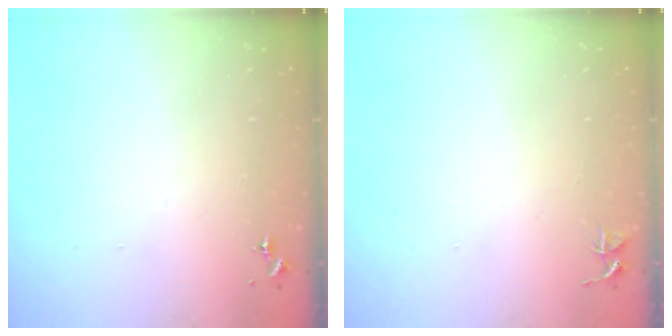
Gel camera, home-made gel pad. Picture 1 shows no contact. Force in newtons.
{"total": 3.7, "press": 3.7, "slide": 0.3}